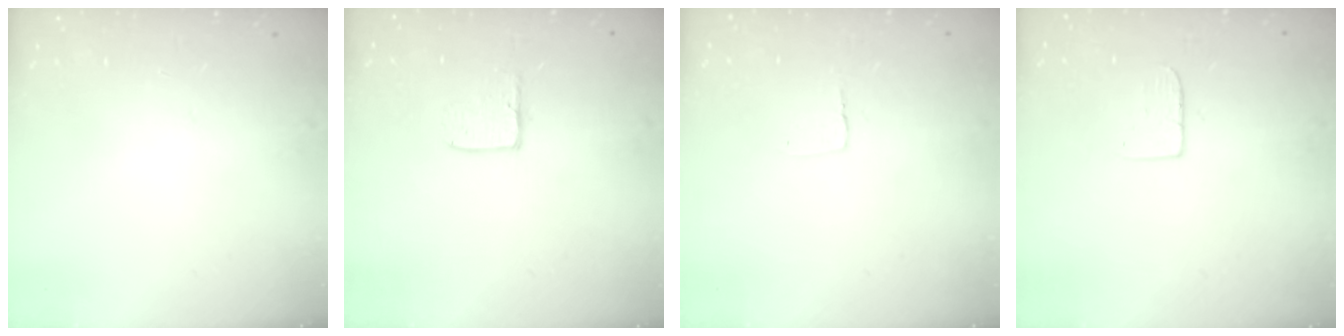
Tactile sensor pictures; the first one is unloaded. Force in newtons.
{"total": 4.0, "press": 4.0, "slide": 0.4}
{"total": 2.7, "press": 2.7, "slide": 0.2}
{"total": 5.0, "press": 5.0, "slide": 0.4}